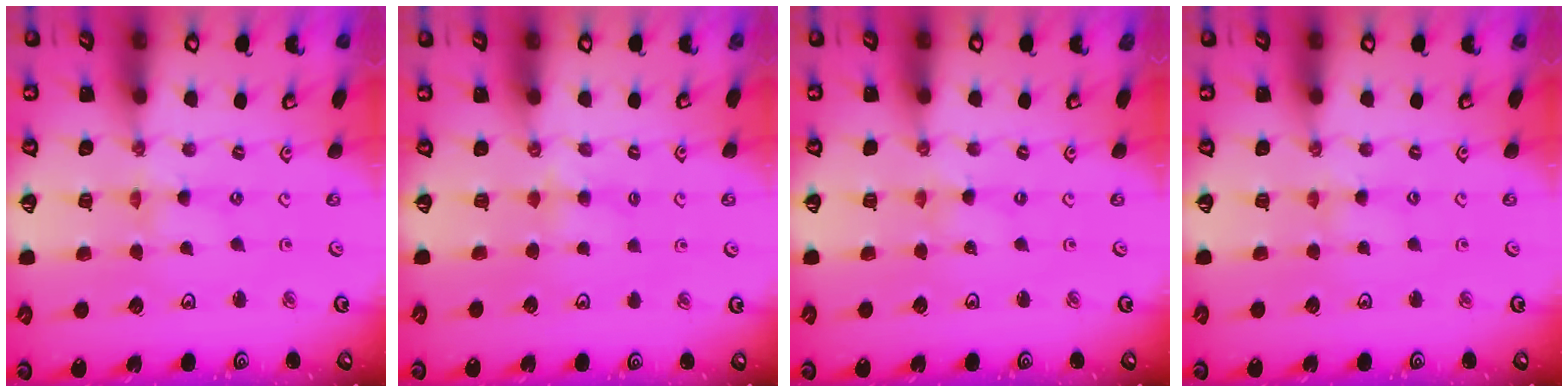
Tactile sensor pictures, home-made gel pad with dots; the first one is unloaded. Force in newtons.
{"total": 3.0, "press": 2.9, "slide": 0.5}
{"total": 0.0}
{"total": 1.8, "press": 1.7, "slide": 0.3}